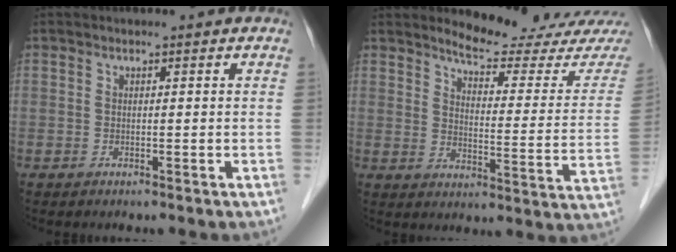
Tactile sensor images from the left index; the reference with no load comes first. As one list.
[{"total": 15.2, "force": [14.7, 0.5, 4.0], "torque": [-0.048, -0.091, 0.169]}]